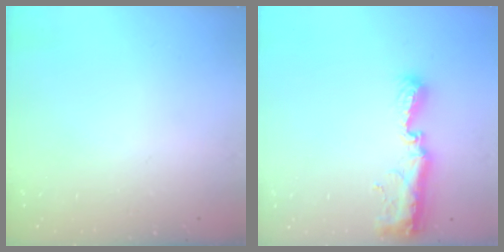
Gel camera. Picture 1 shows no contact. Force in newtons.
{"total": 12.8, "press": 11.4, "slide": 5.9}